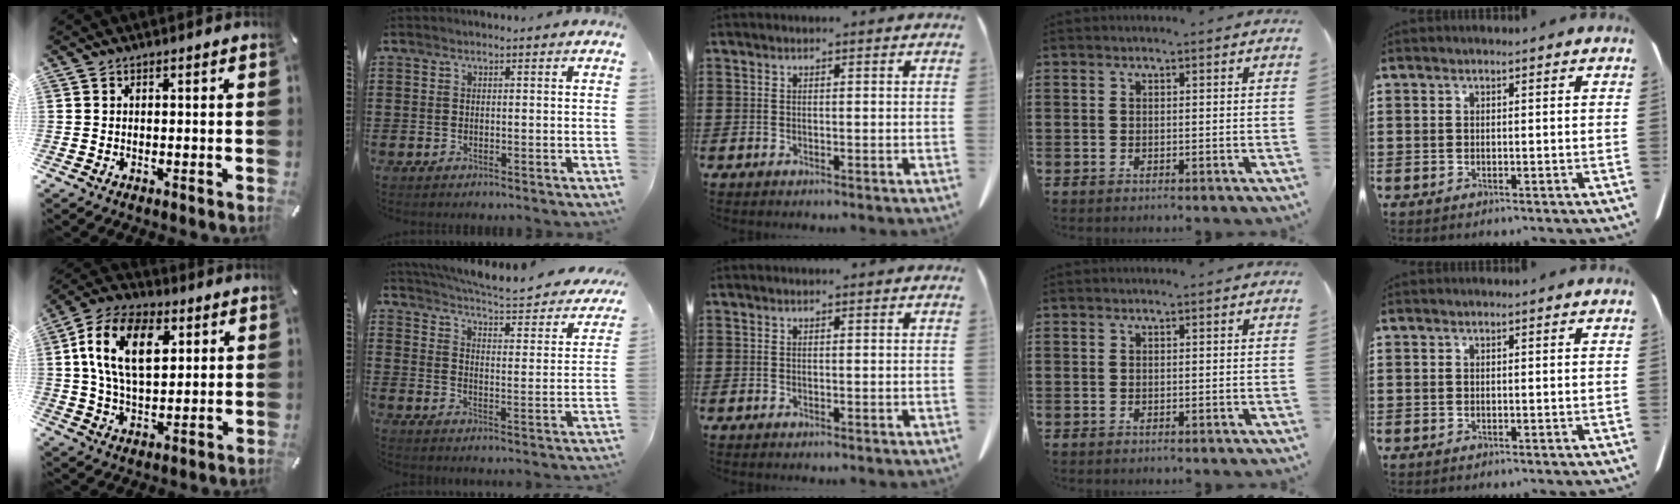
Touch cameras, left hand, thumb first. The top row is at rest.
{"thumb": {"total": 15.6, "force": [4.5, 9.5, 11.5], "torque": [-0.228, 0.008, 0.076]}, "index": {"total": 4.5, "force": [4.1, -0.2, 1.6], "torque": [-0.055, -0.041, 0.062]}}